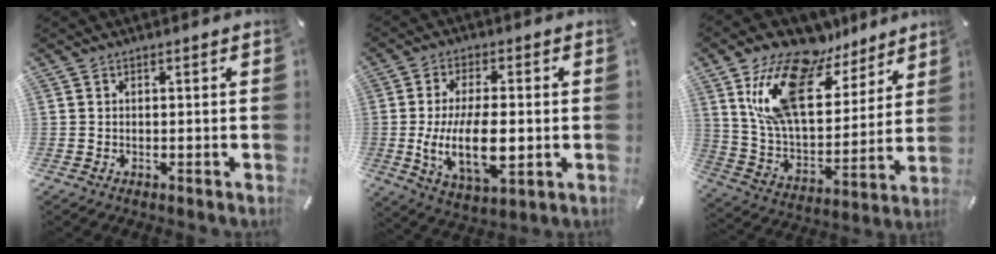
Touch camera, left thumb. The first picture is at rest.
{"total": 15.4, "force": [-1.6, 8.1, 13.1], "torque": [-0.247, -0.015, -0.029]}
{"total": 20.3, "force": [12.4, 11.4, 11.4], "torque": [-0.217, -0.066, 0.219]}